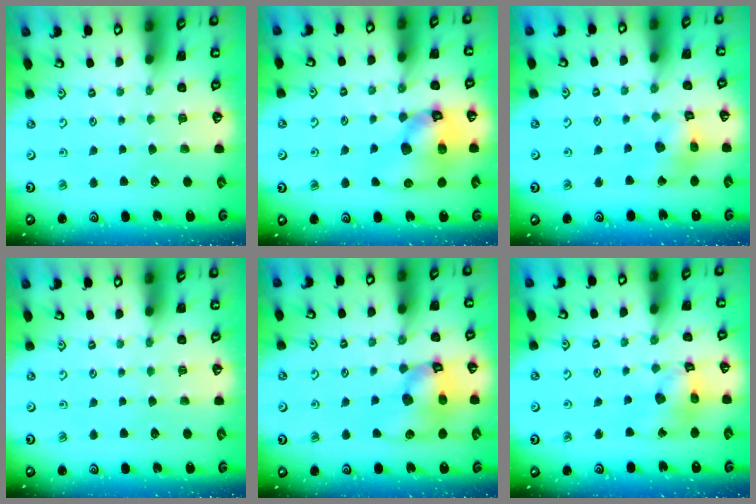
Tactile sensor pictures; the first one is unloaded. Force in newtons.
{"total": 14.4, "press": 14.2, "slide": 2.1}
{"total": 8.9, "press": 8.8, "slide": 0.9}
{"total": 0.0}
{"total": 14.1, "press": 14.0, "slide": 1.8}
{"total": 11.3, "press": 11.2, "slide": 1.4}